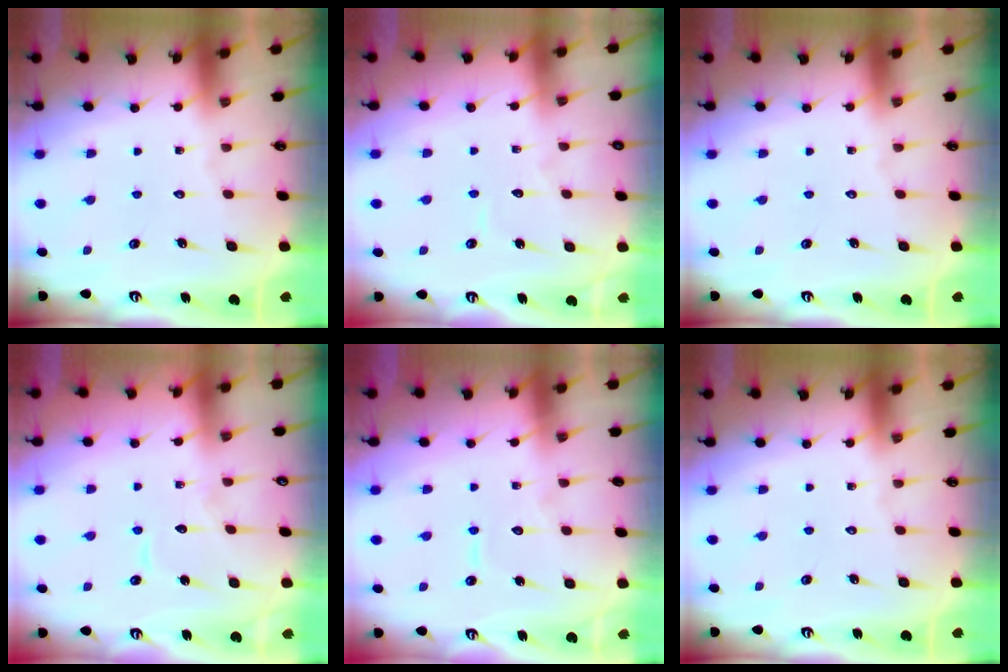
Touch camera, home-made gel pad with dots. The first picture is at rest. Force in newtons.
{"total": 3.5, "press": 3.5, "slide": 0.1}
{"total": 0.0}
{"total": 5.5, "press": 5.5, "slide": 0.6}
{"total": 5.1, "press": 5.1, "slide": 0.4}
{"total": 0.0}